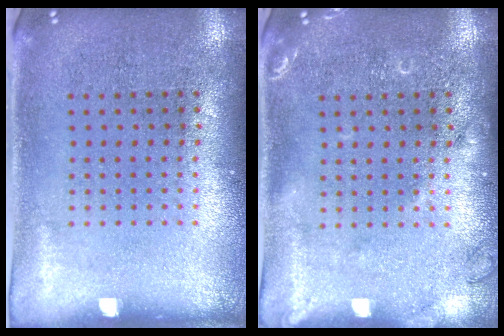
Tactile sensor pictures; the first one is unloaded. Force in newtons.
{"total": 1.5, "press": 1.5, "slide": 0.3}